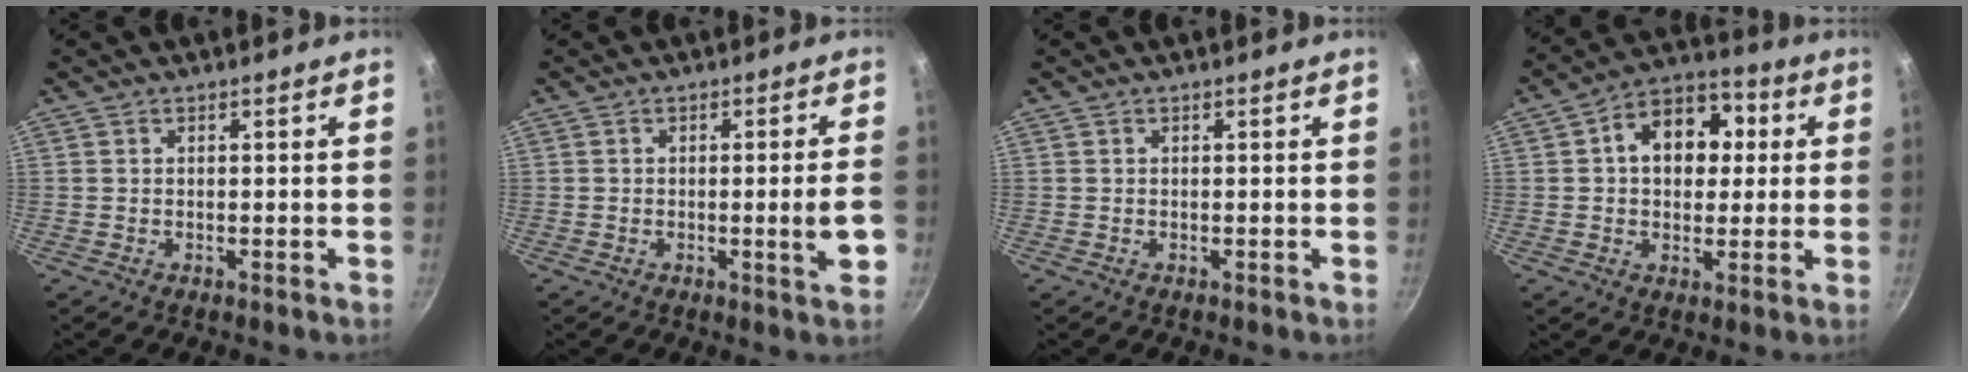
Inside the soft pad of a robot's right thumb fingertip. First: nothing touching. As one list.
[{"total": 5.0, "force": [-1.0, 0.3, 4.9], "torque": [-0.067, 0.004, -0.011]}, {"total": 0.0}, {"total": 13.3, "force": [2.4, 9.6, 8.9], "torque": [-0.089, 0.020, 0.021]}]